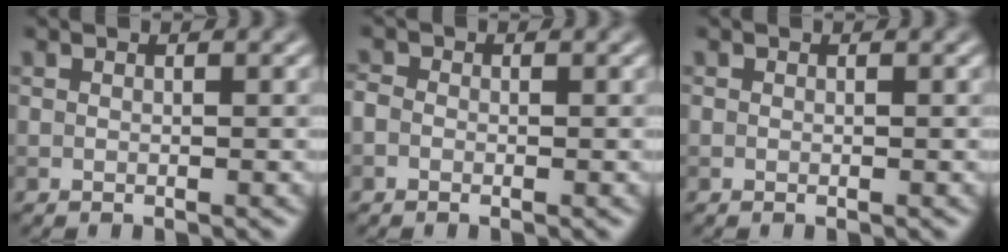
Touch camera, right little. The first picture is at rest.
{"total": 1.0, "force": [-0.5, 0.8, 0.4], "torque": [-0.006, 0.000, -0.013]}
{"total": 0.0}